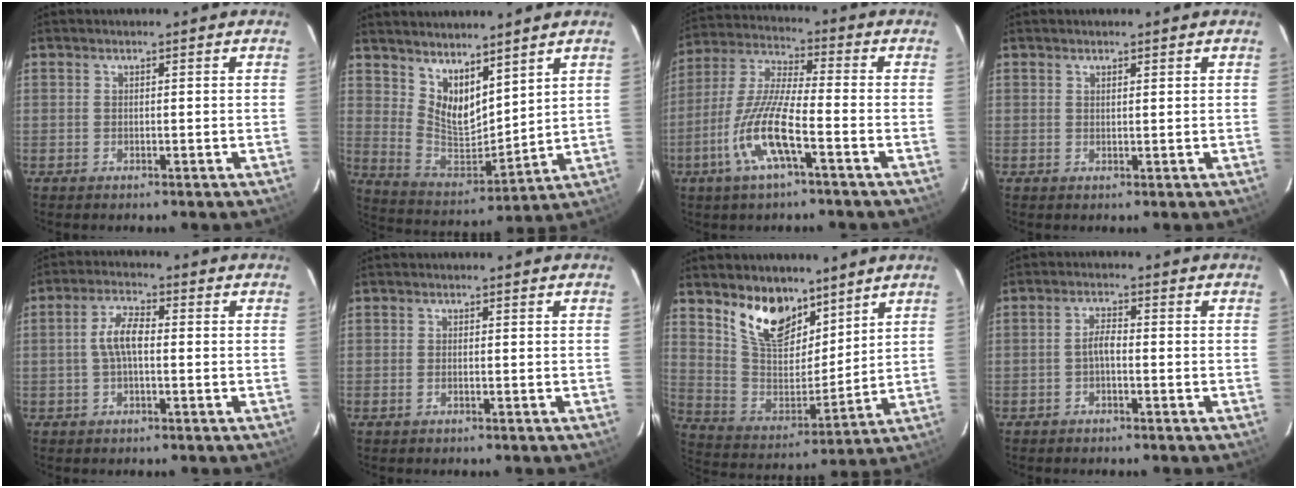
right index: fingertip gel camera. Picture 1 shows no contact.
{"total": 11.2, "force": [8.0, 4.8, 6.2], "torque": [-0.111, -0.011, 0.160]}
{"total": 12.4, "force": [-5.4, 2.0, 11.0], "torque": [-0.236, -0.006, -0.109]}
{"total": 0.9, "force": [0.8, 0.1, 0.4], "torque": [-0.009, -0.002, 0.012]}
{"total": 5.3, "force": [-0.3, 2.0, 4.9], "torque": [-0.100, 0.013, -0.007]}
{"total": 0.7, "force": [-0.3, 0.3, 0.6], "torque": [-0.013, 0.000, -0.007]}
{"total": 14.3, "force": [9.8, 7.3, 7.4], "torque": [-0.147, -0.004, 0.189]}
{"total": 2.4, "force": [-0.9, 0.8, 2.1], "torque": [-0.044, 0.009, -0.018]}